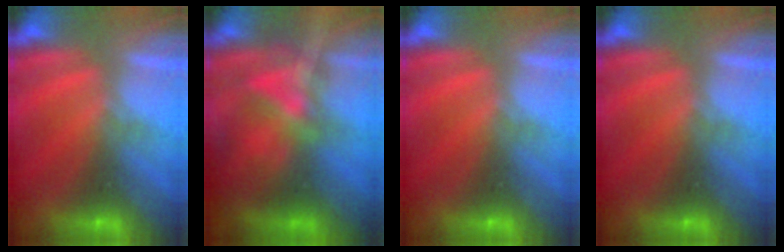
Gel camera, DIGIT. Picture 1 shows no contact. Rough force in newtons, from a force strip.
{"total": 3.9}
{"total": 0.0}
{"total": 0.0}